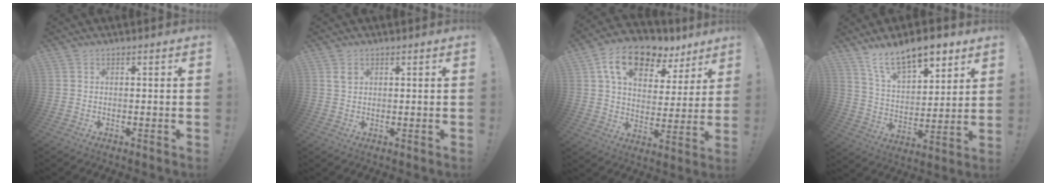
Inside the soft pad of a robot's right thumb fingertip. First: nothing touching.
{"total": 2.1, "force": [1.2, 1.5, 1.0], "torque": [-0.013, -0.002, 0.020]}
{"total": 15.6, "force": [9.4, 8.8, 8.8], "torque": [-0.155, -0.043, 0.171]}
{"total": 15.2, "force": [10.7, 6.9, 8.2], "torque": [-0.135, -0.066, 0.193]}